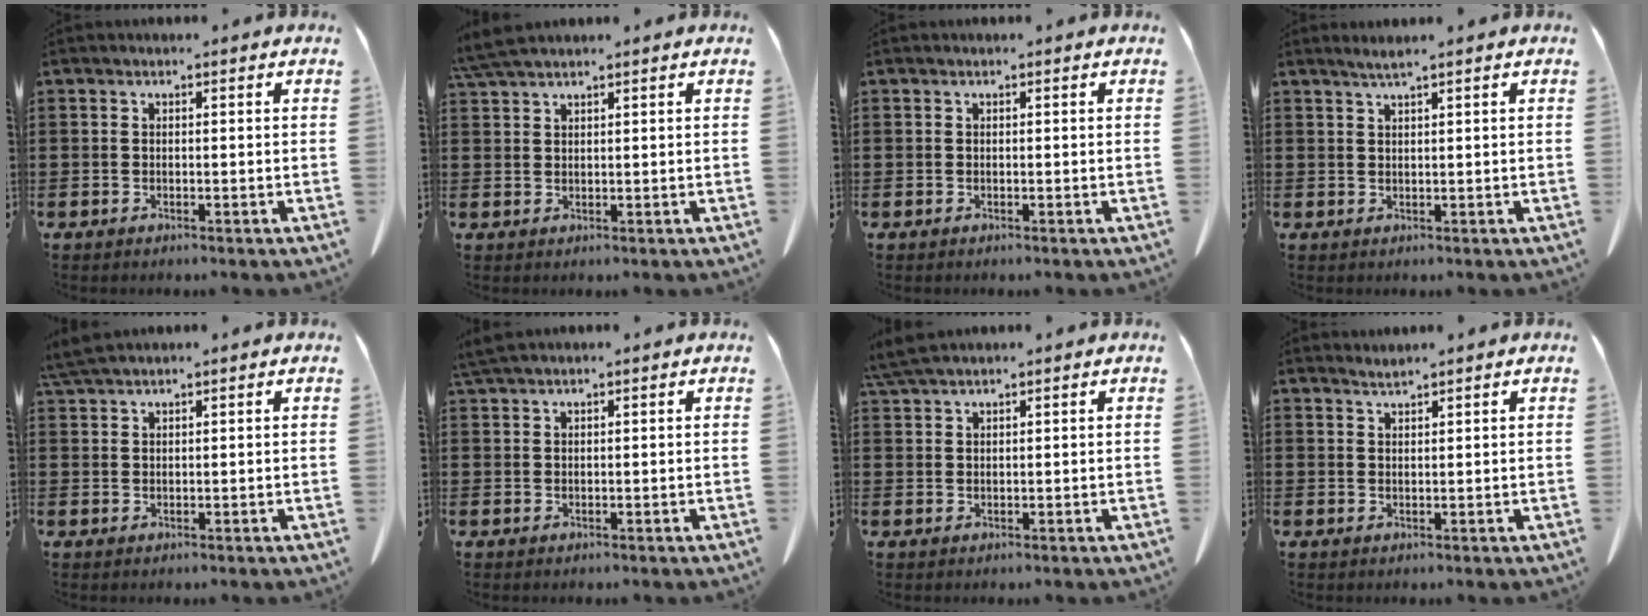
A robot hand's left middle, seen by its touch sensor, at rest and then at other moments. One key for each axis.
{"total": 3.5, "fx": 3.0, "fy": 0.2, "fz": 1.8, "tx": -0.045, "ty": -0.002, "tz": 0.058}
{"total": 0.0}
{"total": 1.6, "fx": 1.3, "fy": -0.3, "fz": 0.9, "tx": -0.018, "ty": -0.003, "tz": 0.026}
{"total": 2.8, "fx": 2.5, "fy": 0.1, "fz": 1.3, "tx": -0.039, "ty": -0.005, "tz": 0.048}
{"total": 1.8, "fx": 1.6, "fy": 0.0, "fz": 0.9, "tx": -0.021, "ty": -0.003, "tz": 0.032}
{"total": 3.1, "fx": 2.7, "fy": 0.2, "fz": 1.6, "tx": -0.039, "ty": -0.002, "tz": 0.054}
{"total": 1.4, "fx": 1.3, "fy": -0.2, "fz": 0.1, "tx": -0.004, "ty": -0.003, "tz": 0.028}